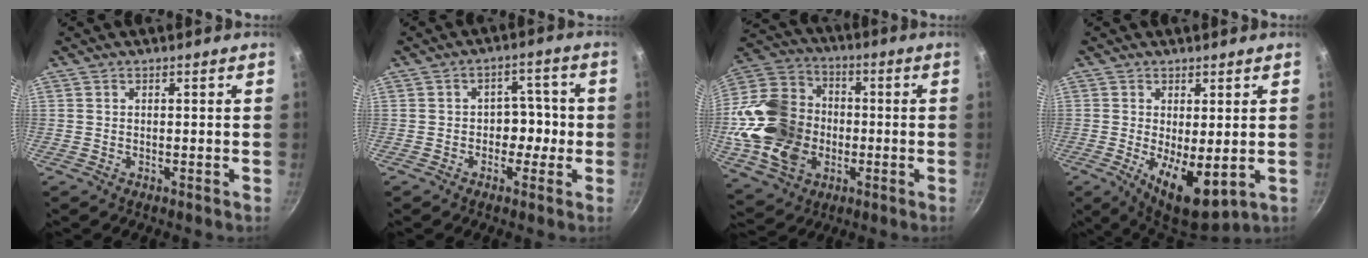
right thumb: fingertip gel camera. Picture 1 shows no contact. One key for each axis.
{"total": 5.3, "fx": -1.1, "fy": 4.2, "fz": 3.1, "tx": 0.014, "ty": 0.022, "tz": -0.019}
{"total": 21.3, "fx": -3.0, "fy": 16.8, "fz": 12.7, "tx": -0.227, "ty": 0.037, "tz": -0.051}
{"total": 9.6, "fx": -0.9, "fy": 4.1, "fz": 8.6, "tx": -0.119, "ty": -0.020, "tz": -0.003}